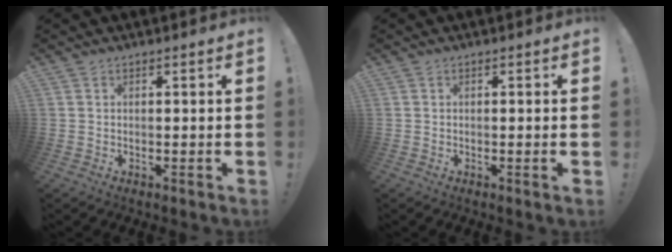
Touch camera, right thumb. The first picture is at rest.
{"total": 1.7, "force": [-0.2, -0.4, 1.6], "torque": [-0.020, -0.006, -0.007]}